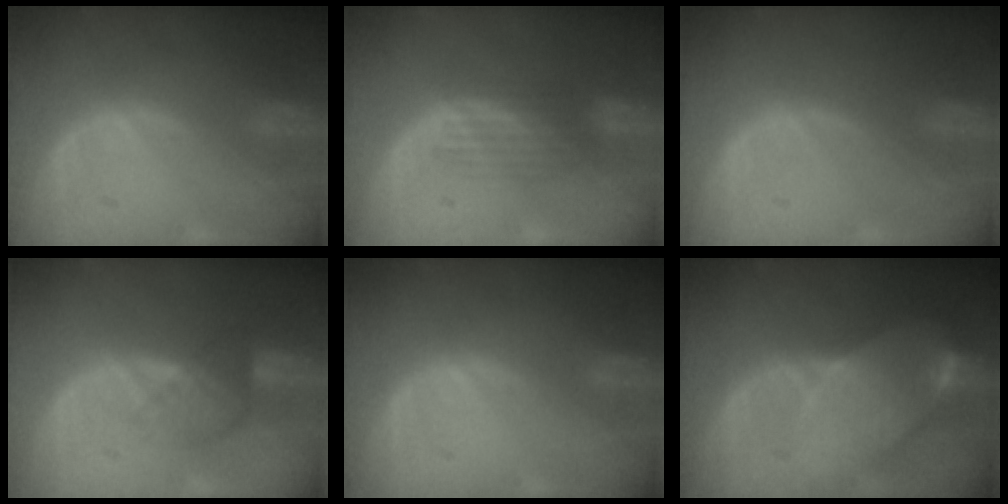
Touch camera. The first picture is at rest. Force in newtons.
{"total": 3.4, "press": 3.4, "slide": 0.2}
{"total": 0.0}
{"total": 4.5, "press": 3.9, "slide": 2.3}
{"total": 0.0}
{"total": 8.2, "press": 7.6, "slide": 3.1}